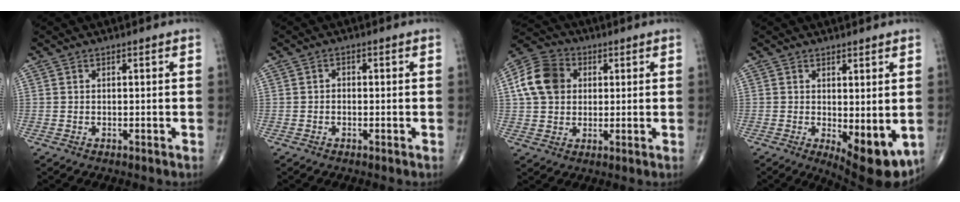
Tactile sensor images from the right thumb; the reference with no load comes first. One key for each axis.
{"total": 1.0, "fx": -0.2, "fy": 0.8, "fz": 0.6, "tx": -0.005, "ty": 0.004, "tz": -0.007}
{"total": 11.0, "fx": 2.2, "fy": 8.7, "fz": 6.2, "tx": -0.105, "ty": 0.011, "tz": 0.030}
{"total": 9.8, "fx": -1.7, "fy": 4.0, "fz": 8.8, "tx": -0.105, "ty": -0.023, "tz": -0.010}